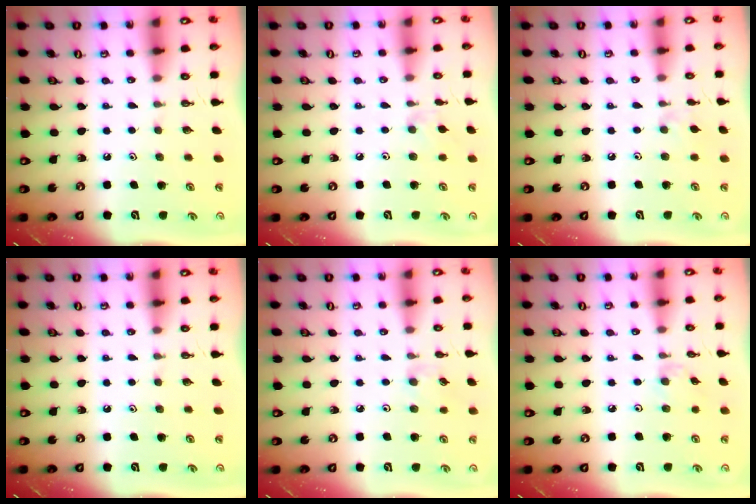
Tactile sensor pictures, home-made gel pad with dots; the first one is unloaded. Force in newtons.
{"total": 5.9, "press": 5.8, "slide": 0.8}
{"total": 2.6, "press": 2.5, "slide": 0.5}
{"total": 0.0}
{"total": 3.4, "press": 3.4, "slide": 0.5}
{"total": 2.2, "press": 2.2, "slide": 0.4}